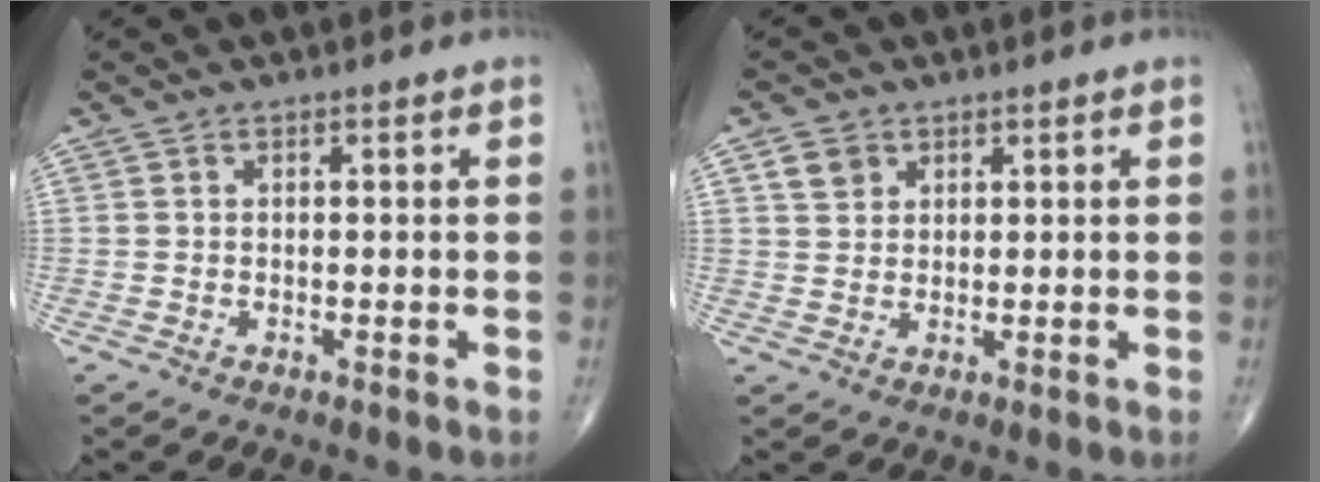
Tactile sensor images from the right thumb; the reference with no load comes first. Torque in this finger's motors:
{"motor_torque": [-0.21, 0.20, -0.04, 0.01, -0.04]}